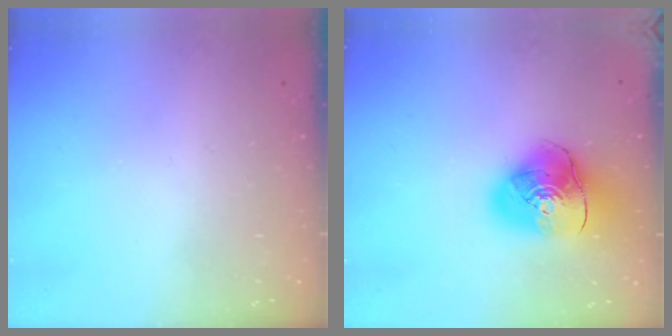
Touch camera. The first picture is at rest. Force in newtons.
{"total": 14.3, "press": 14.2, "slide": 1.9}